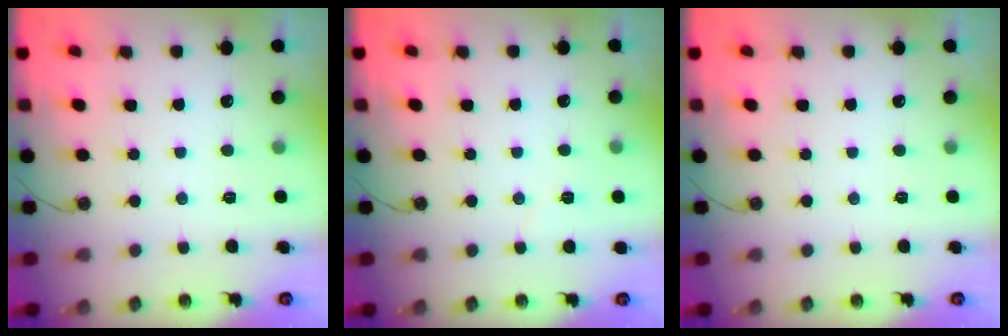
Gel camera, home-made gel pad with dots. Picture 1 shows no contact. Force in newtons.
{"total": 4.7, "press": 3.8, "slide": 2.8}
{"total": 0.0}